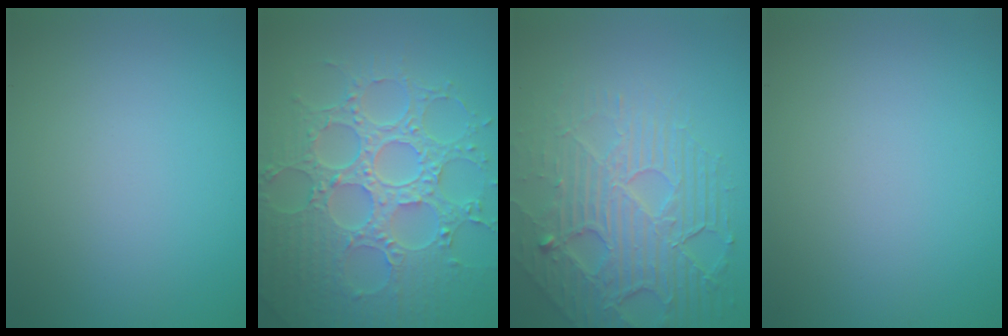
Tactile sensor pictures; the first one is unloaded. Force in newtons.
{"total": 8.7, "press": 6.6, "slide": 5.8}
{"total": 7.4, "press": 5.3, "slide": 5.1}
{"total": 0.0}